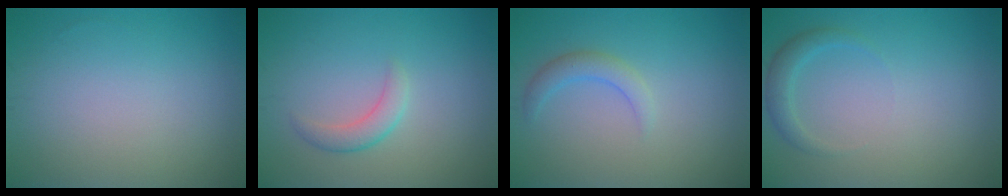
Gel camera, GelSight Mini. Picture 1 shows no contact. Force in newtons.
{"total": 1.9, "press": 1.9, "slide": 0.1}
{"total": 1.9, "press": 1.9, "slide": 0.2}
{"total": 1.7, "press": 1.7, "slide": 0.1}